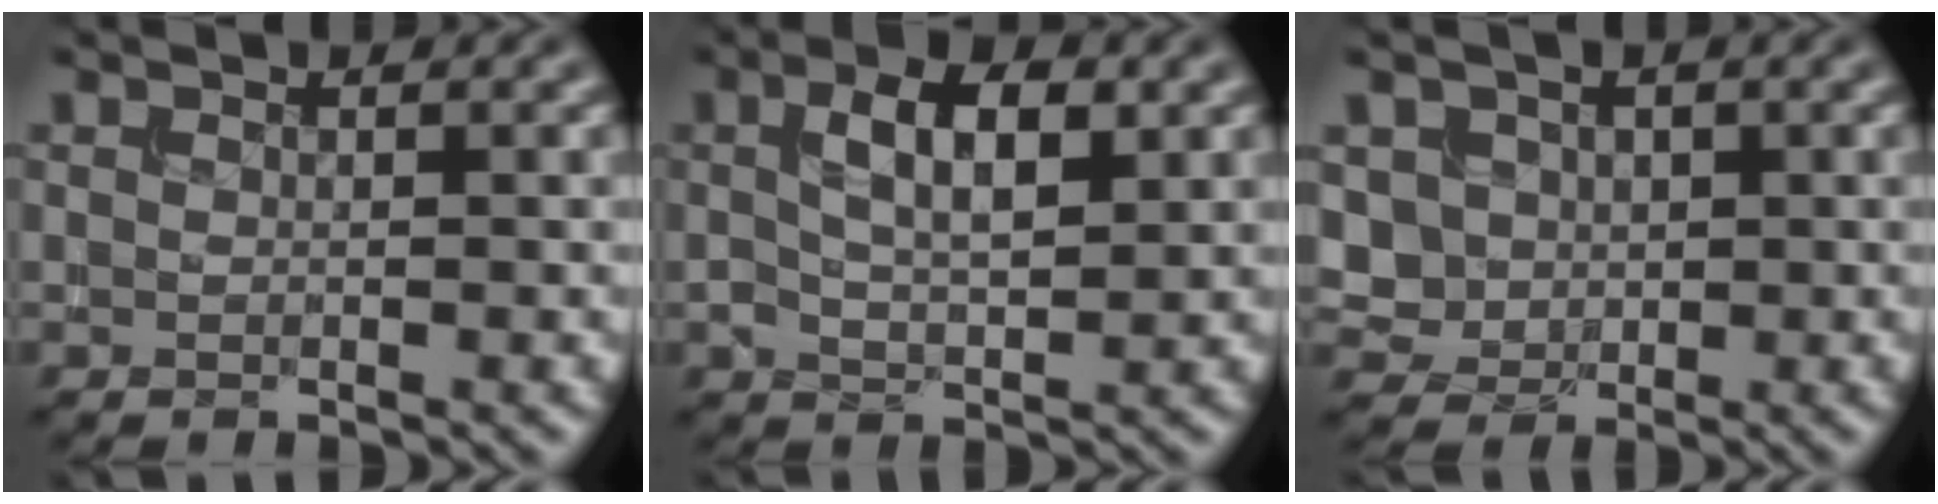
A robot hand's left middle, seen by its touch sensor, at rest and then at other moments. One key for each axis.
{"total": 4.5, "fx": 1.0, "fy": 1.9, "fz": 3.9, "tx": -0.075, "ty": 0.008, "tz": 0.018}
{"total": 3.7, "fx": 0.9, "fy": 3.3, "fz": 1.6, "tx": -0.043, "ty": 0.009, "tz": 0.024}